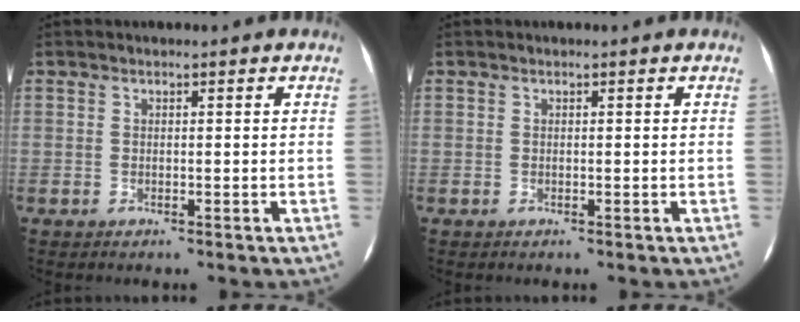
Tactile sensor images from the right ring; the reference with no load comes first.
{"total": 0.0}